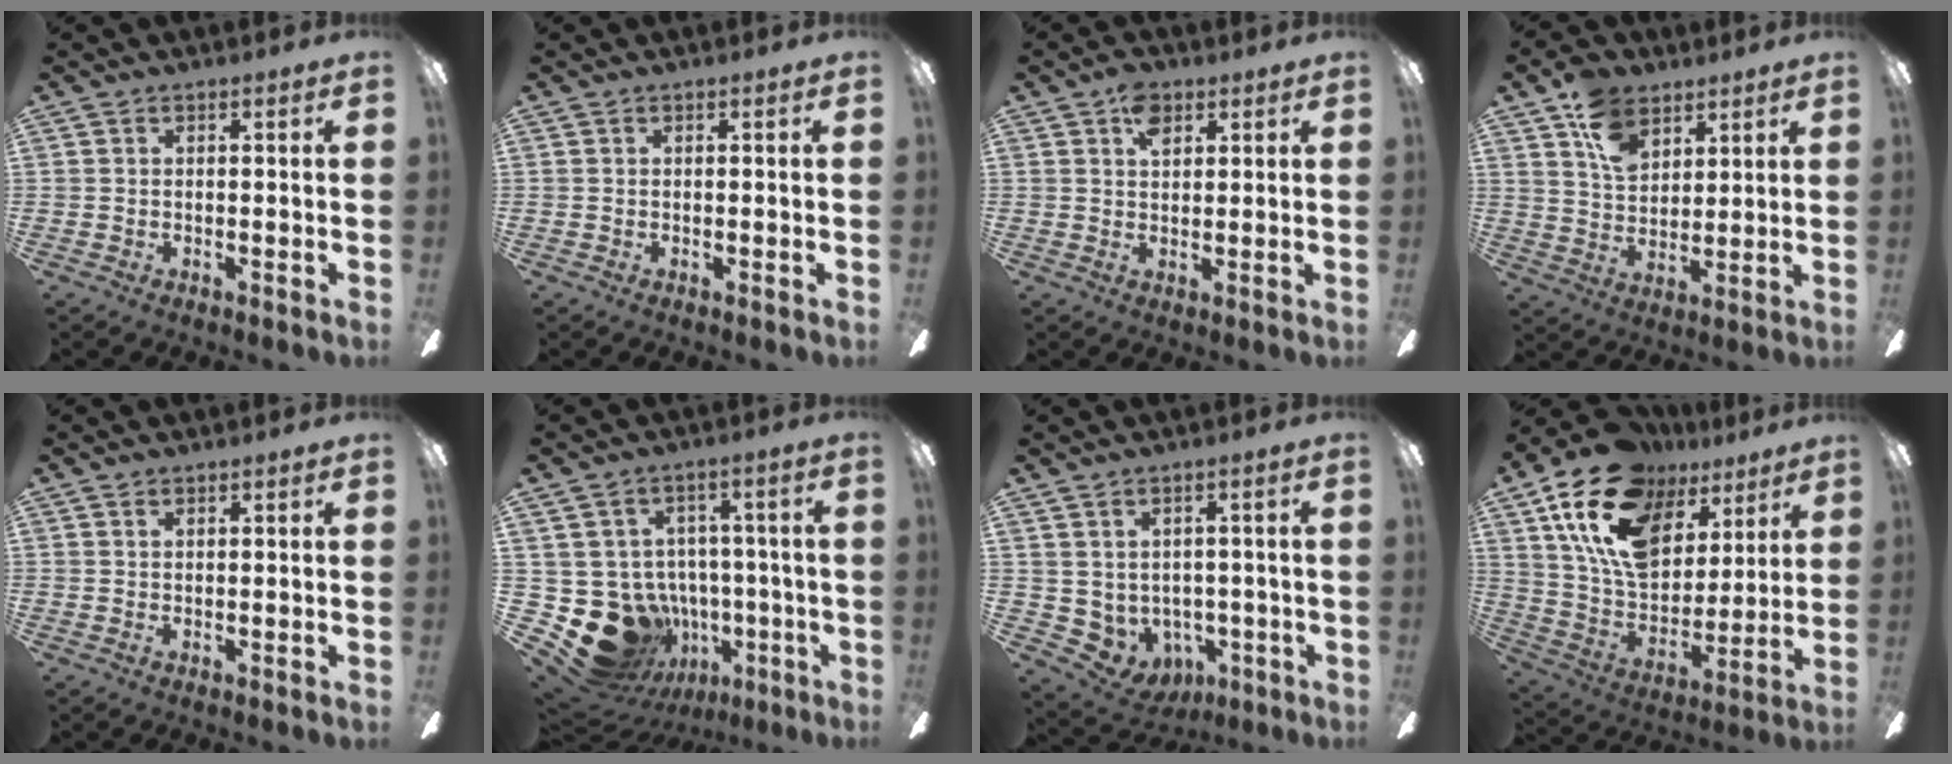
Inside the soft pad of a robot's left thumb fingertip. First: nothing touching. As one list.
[{"total": 0.0}, {"total": 5.4, "force": [2.8, 3.4, 3.2], "torque": [-0.046, -0.002, 0.046]}, {"total": 11.0, "force": [6.8, 7.1, 5.1], "torque": [-0.090, -0.019, 0.129]}, {"total": 1.0, "force": [0.7, 0.5, 0.4], "torque": [-0.010, 0.002, 0.014]}, {"total": 15.1, "force": [-5.8, 12.2, 6.8], "torque": [-0.167, 0.022, -0.073]}, {"total": 3.7, "force": [0.7, 3.5, 0.9], "torque": [-0.049, -0.017, 0.016]}, {"total": 22.3, "force": [12.7, 13.4, 12.6], "torque": [-0.233, -0.054, 0.235]}]